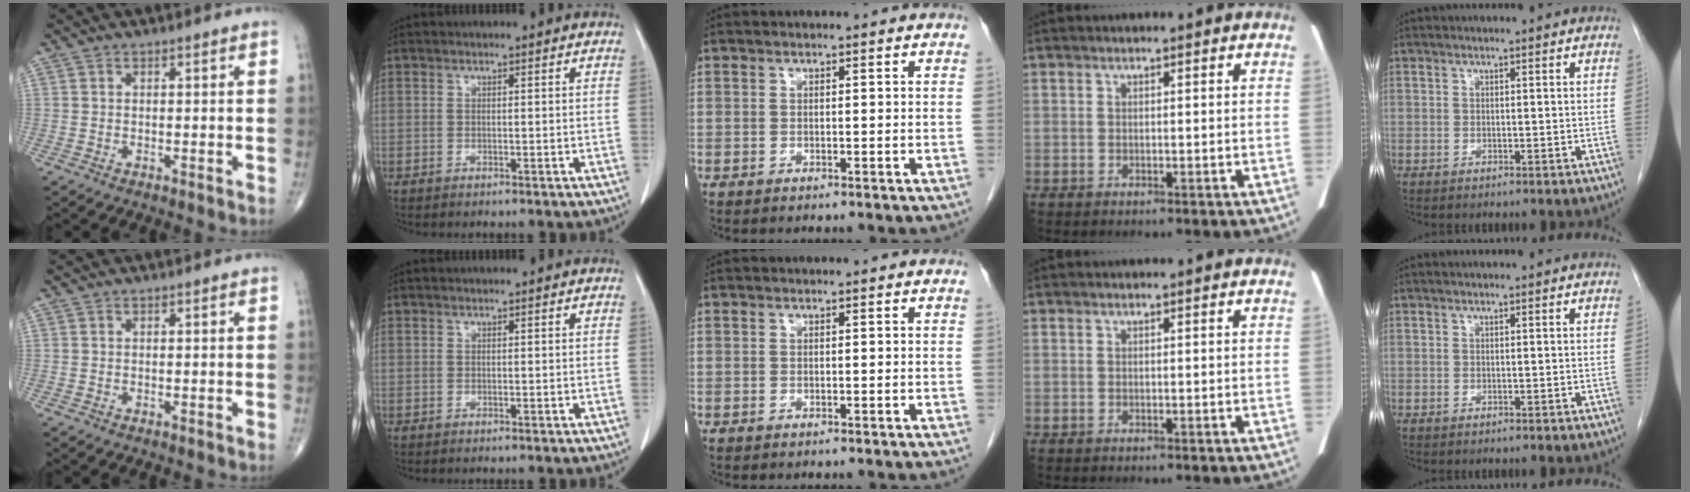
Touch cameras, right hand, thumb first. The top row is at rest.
{}